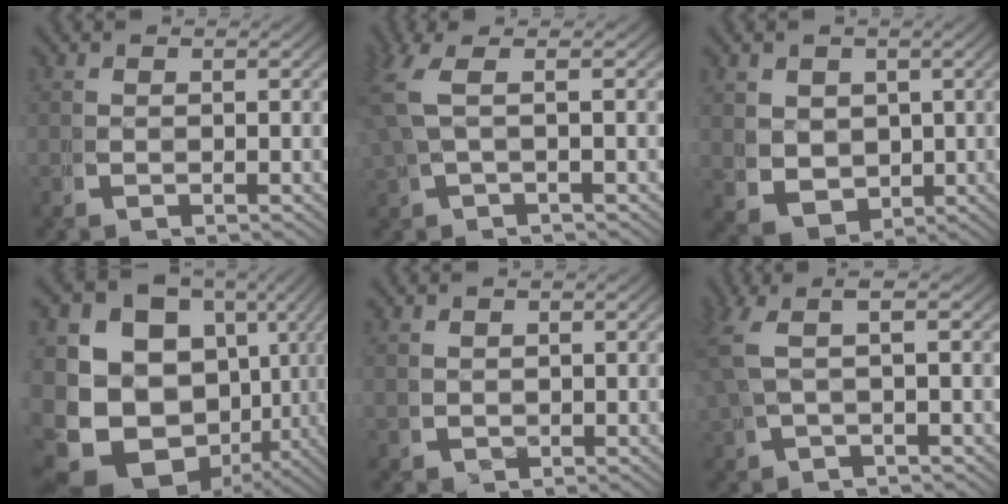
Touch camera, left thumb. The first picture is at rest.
{"total": 3.8, "force": [0.9, 1.0, 3.5], "torque": [-0.079, 0.009, 0.021]}
{"total": 6.2, "force": [-0.7, 5.3, 3.2], "torque": [-0.086, -0.046, 0.016]}
{"total": 17.8, "force": [-1.3, 14.0, 11.0], "torque": [-0.233, -0.067, 0.000]}
{"total": 1.2, "force": [0.4, 1.1, 0.3], "torque": [-0.006, -0.010, 0.016]}
{"total": 4.6, "force": [1.5, 1.2, 4.2], "torque": [-0.080, 0.017, 0.025]}